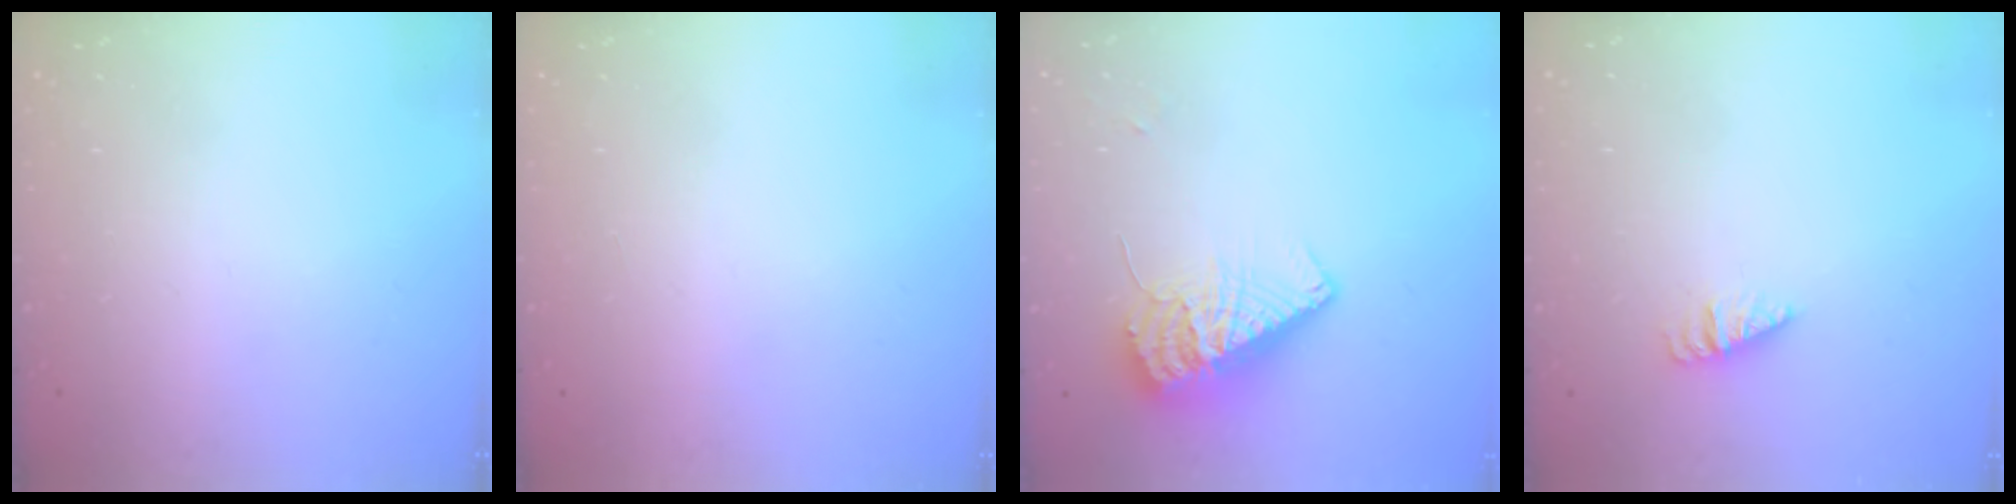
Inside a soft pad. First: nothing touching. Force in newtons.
{"total": 0.0}
{"total": 11.8, "press": 11.7, "slide": 1.0}
{"total": 2.1, "press": 2.1, "slide": 0.3}